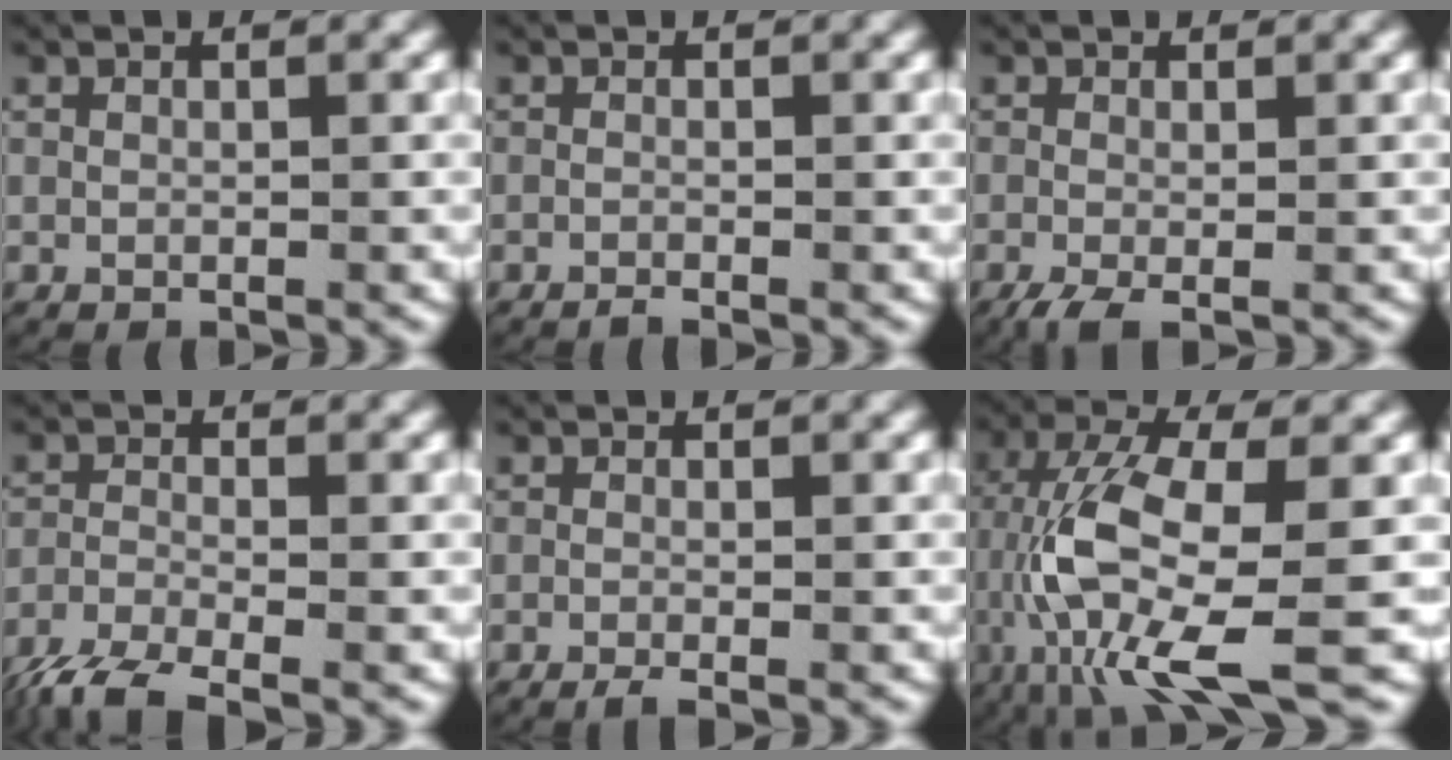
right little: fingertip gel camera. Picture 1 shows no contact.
{"total": 0.8, "force": [-0.7, -0.1, 0.3], "torque": [-0.006, -0.004, -0.012]}
{"total": 2.3, "force": [-1.4, 0.9, 1.6], "torque": [-0.037, -0.013, -0.017]}
{"total": 5.0, "force": [-3.8, 1.6, 2.8], "torque": [-0.065, -0.017, -0.057]}
{"total": 1.5, "force": [-1.2, 0.2, 0.9], "torque": [-0.019, -0.007, -0.017]}
{"total": 8.5, "force": [-1.9, 2.9, 7.8], "torque": [-0.186, -0.030, -0.015]}